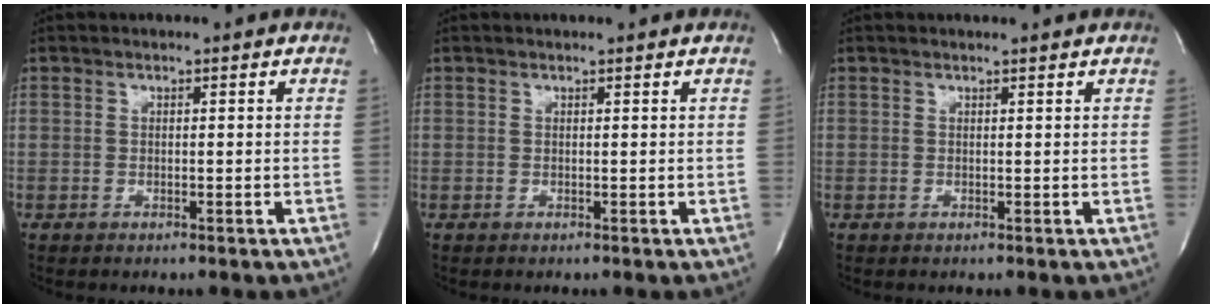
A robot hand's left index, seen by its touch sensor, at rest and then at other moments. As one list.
[{"total": 0.6, "force": [0.6, 0.0, 0.0], "torque": [-0.007, -0.001, 0.004]}, {"total": 0.8, "force": [0.8, -0.2, 0.0], "torque": [-0.011, -0.006, 0.007]}]